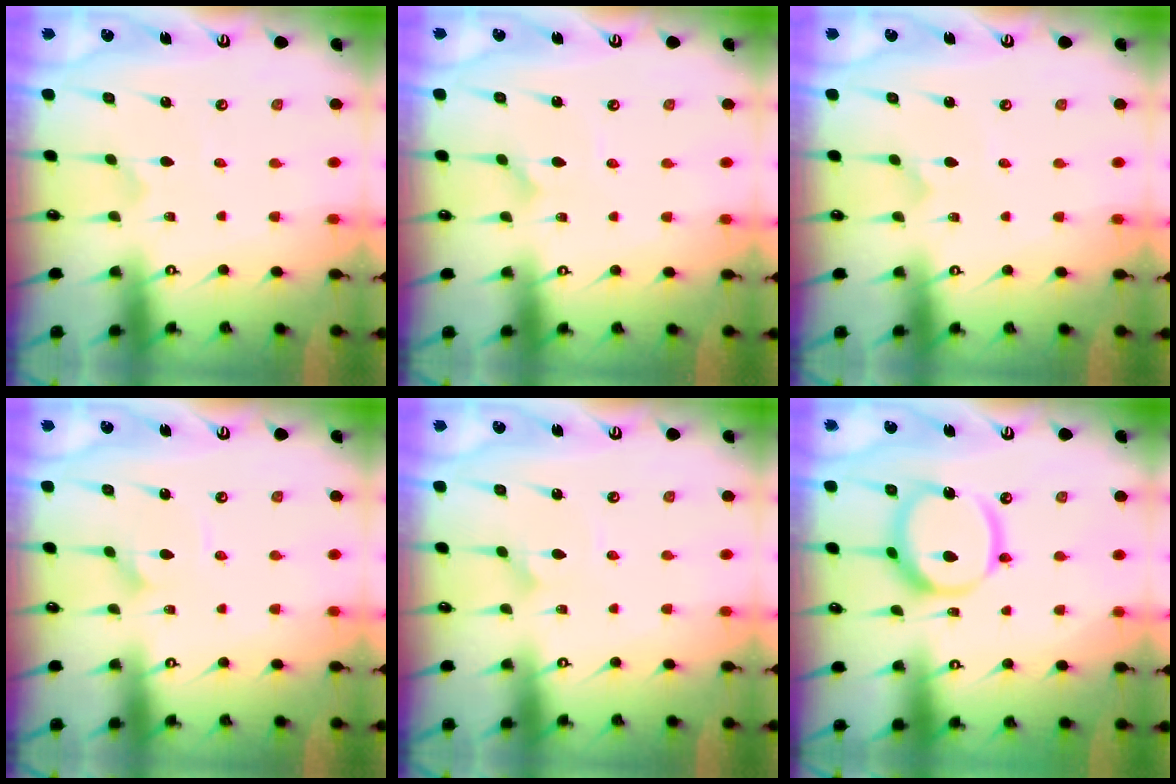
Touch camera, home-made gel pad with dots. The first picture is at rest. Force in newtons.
{"total": 1.4, "press": 1.4, "slide": 0.1}
{"total": 1.0, "press": 1.0, "slide": 0.0}
{"total": 2.6, "press": 2.6, "slide": 0.2}
{"total": 1.5, "press": 1.5, "slide": 0.1}
{"total": 13.3, "press": 13.2, "slide": 1.6}